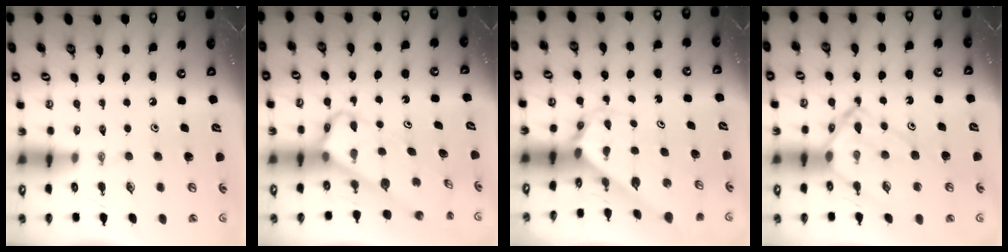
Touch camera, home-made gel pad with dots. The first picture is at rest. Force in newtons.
{"total": 3.9, "press": 3.9, "slide": 0.2}
{"total": 2.6, "press": 2.6, "slide": 0.2}
{"total": 12.9, "press": 12.8, "slide": 1.1}